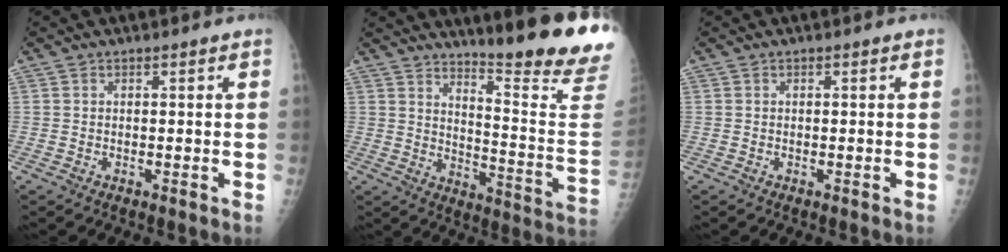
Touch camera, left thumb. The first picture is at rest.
{"total": 21.7, "force": [18.3, 0.3, 11.7], "torque": [-0.142, -0.182, 0.238]}
{"total": 0.0}